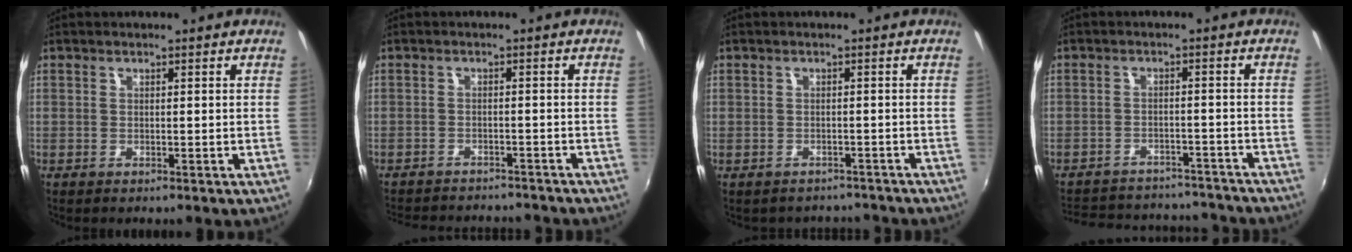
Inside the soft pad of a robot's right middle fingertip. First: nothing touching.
{"total": 11.9, "force": [-10.7, 3.1, 4.1], "torque": [-0.093, -0.010, -0.146]}
{"total": 4.4, "force": [-3.1, 3.1, 0.2], "torque": [0.005, 0.026, -0.037]}
{"total": 20.0, "force": [-17.6, 7.0, 6.6], "torque": [-0.146, 0.029, -0.218]}